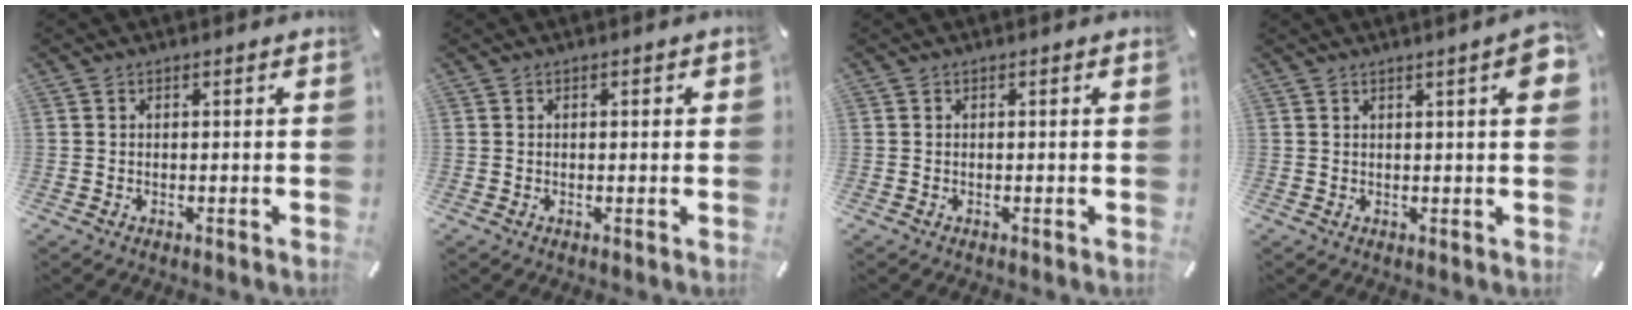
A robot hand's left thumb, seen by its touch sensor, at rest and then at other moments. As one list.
[{"total": 0.6, "force": [0.0, 0.4, 0.4], "torque": [-0.009, 0.002, -0.002]}, {"total": 0.0}, {"total": 4.7, "force": [1.6, 0.7, 4.3], "torque": [-0.066, -0.002, 0.023]}]